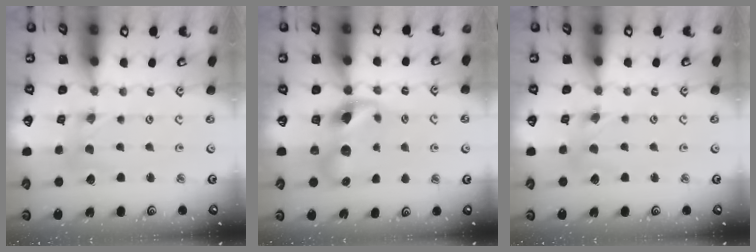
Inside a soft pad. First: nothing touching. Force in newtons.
{"total": 9.9, "press": 9.7, "slide": 1.6}
{"total": 1.4, "press": 1.4, "slide": 0.2}